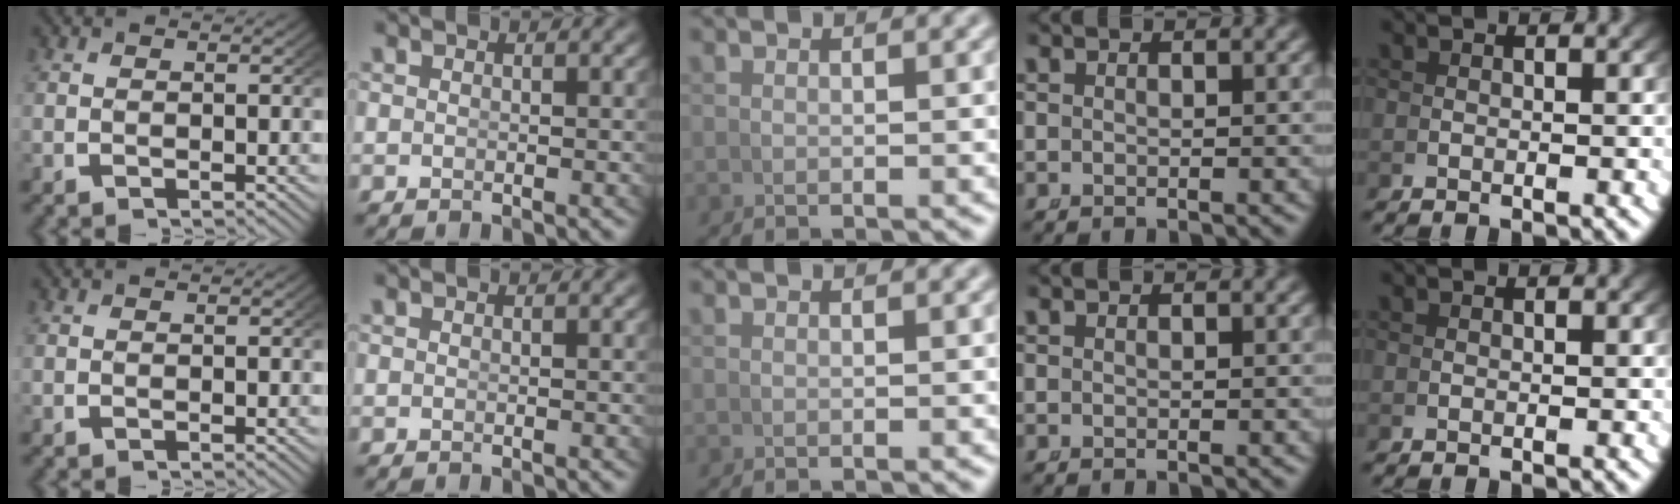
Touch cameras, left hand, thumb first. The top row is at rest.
{}